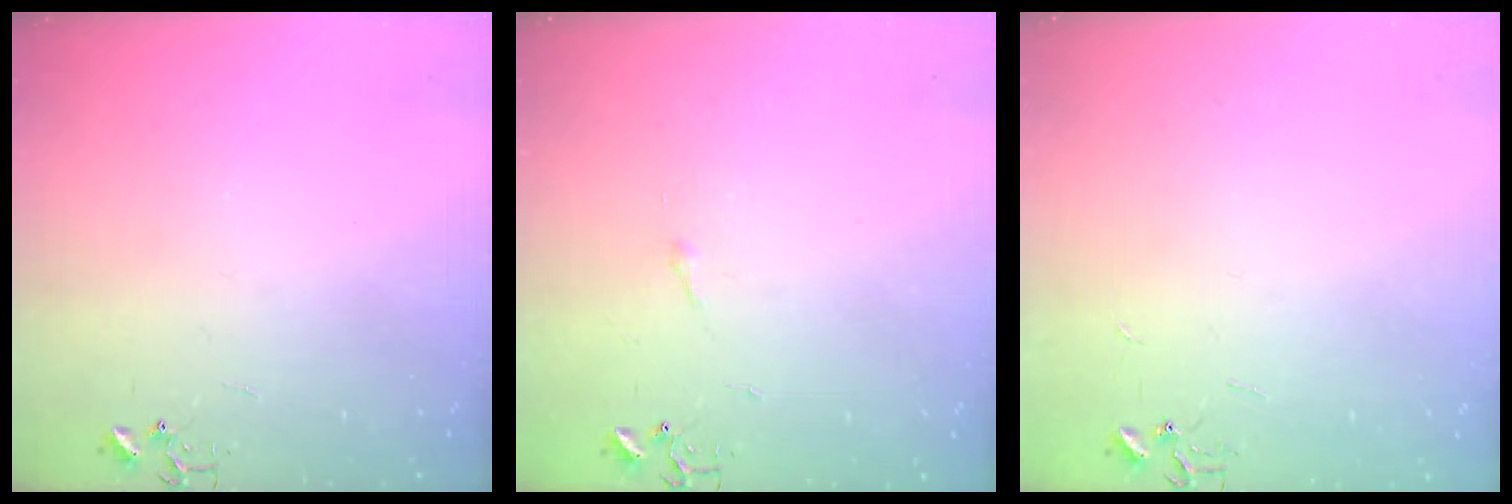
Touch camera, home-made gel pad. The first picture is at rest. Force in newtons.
{"total": 2.9, "press": 2.9, "slide": 0.5}
{"total": 1.8, "press": 1.8, "slide": 0.2}